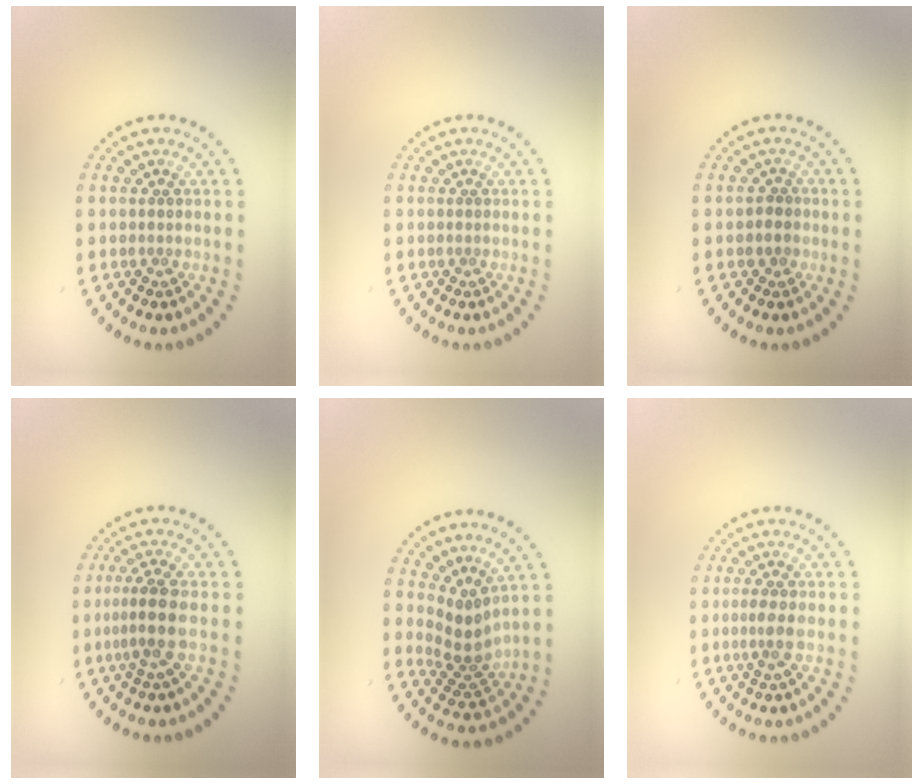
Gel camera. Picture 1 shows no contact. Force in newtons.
{"total": 0.0}
{"total": 1.0, "press": 0.8, "slide": 0.7}
{"total": 2.7, "press": 2.2, "slide": 1.7}
{"total": 3.0, "press": 2.2, "slide": 2.0}
{"total": 1.5, "press": 1.3, "slide": 0.7}